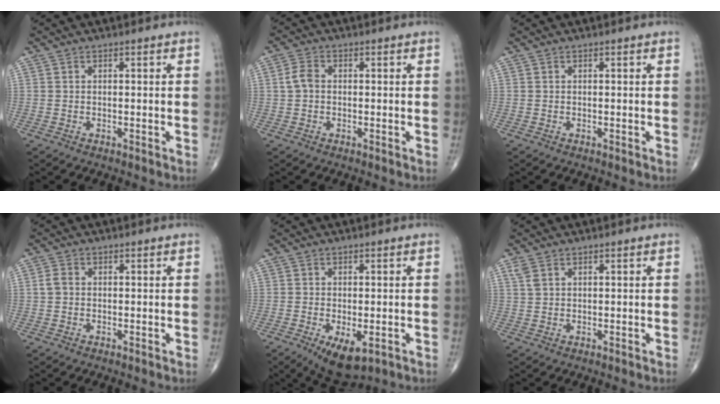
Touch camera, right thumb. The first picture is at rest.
{"total": 3.0, "force": [0.0, 2.1, 2.1], "torque": [-0.042, 0.008, -0.004]}
{"total": 0.0}
{"total": 1.9, "force": [0.0, 1.4, 1.2], "torque": [-0.023, 0.005, -0.001]}
{"total": 7.4, "force": [-3.1, 3.5, 5.8], "torque": [-0.089, -0.011, -0.042]}
{"total": 1.9, "force": [1.1, 1.1, 1.2], "torque": [-0.029, 0.007, 0.030]}